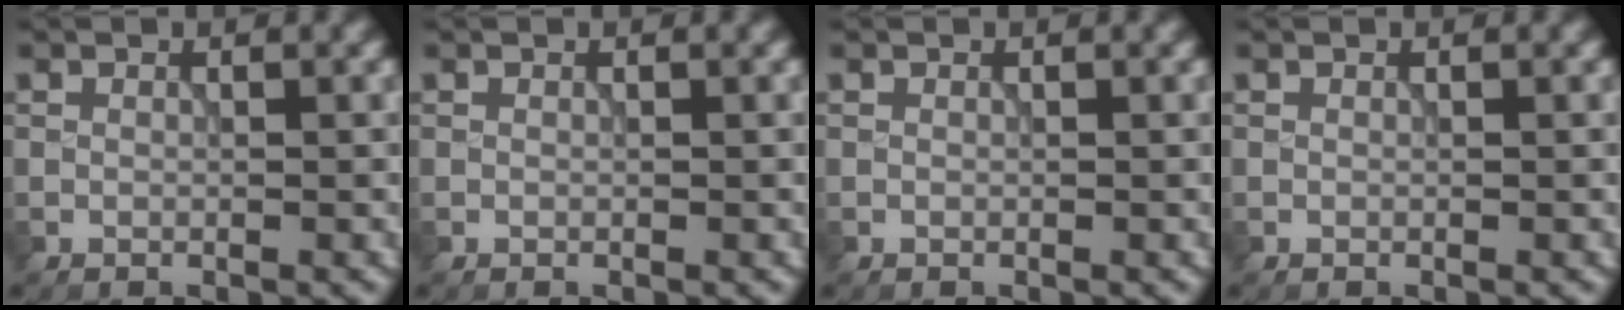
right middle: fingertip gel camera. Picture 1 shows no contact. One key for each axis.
{"total": 0.0}
{"total": 0.0}
{"total": 0.0}